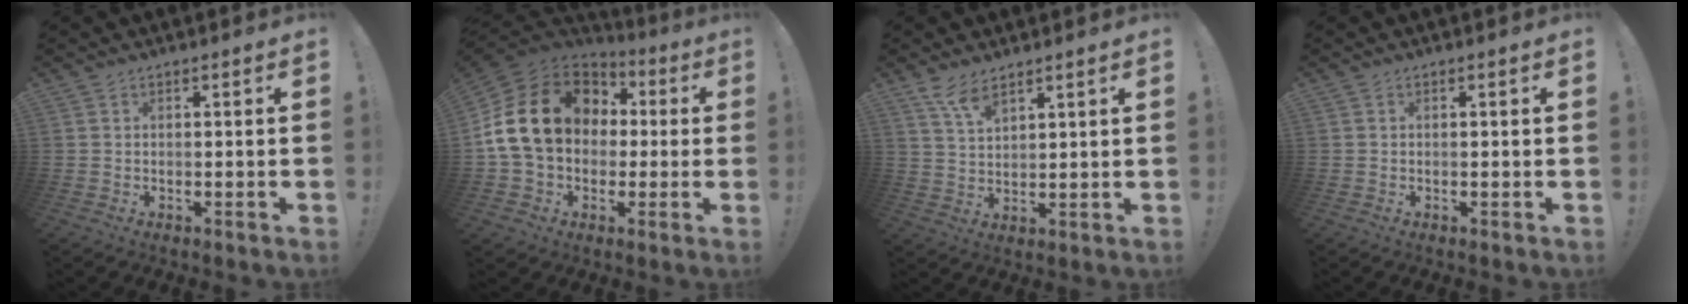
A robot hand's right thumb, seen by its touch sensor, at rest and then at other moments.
{"total": 22.6, "force": [4.2, 16.7, 14.7], "torque": [-0.257, 0.000, 0.091]}
{"total": 6.5, "force": [4.9, 2.1, 3.7], "torque": [-0.068, -0.029, 0.091]}
{"total": 0.0}